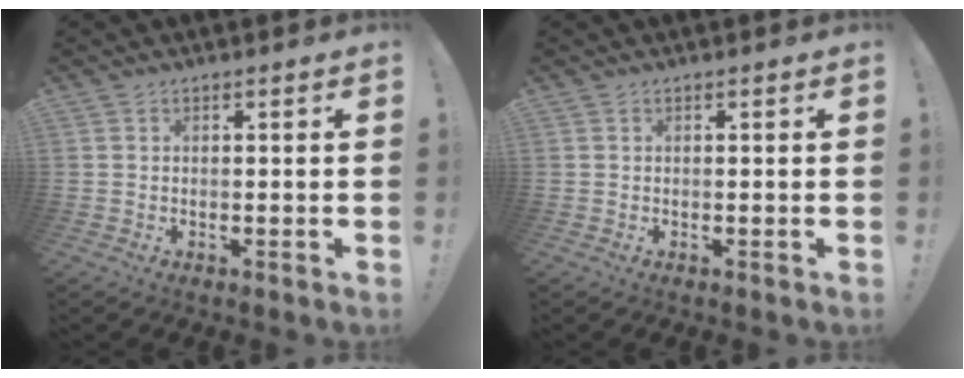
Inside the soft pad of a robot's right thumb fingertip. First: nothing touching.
{"total": 0.0}